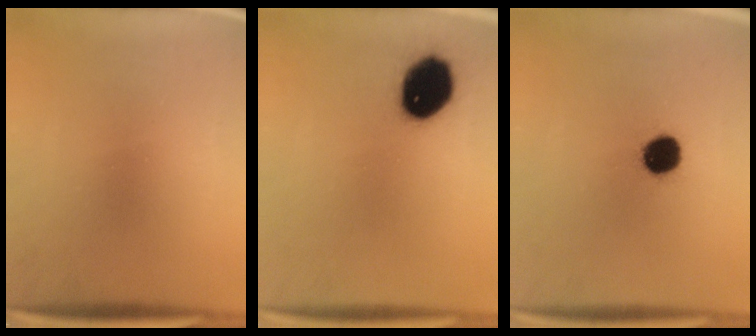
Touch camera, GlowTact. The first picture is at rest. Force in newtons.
{"total": 14.0}
{"total": 8.5}